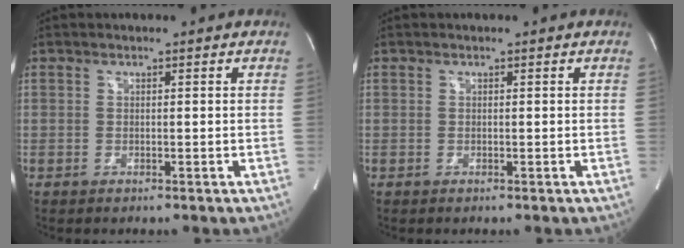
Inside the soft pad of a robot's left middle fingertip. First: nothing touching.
{"total": 0.0}